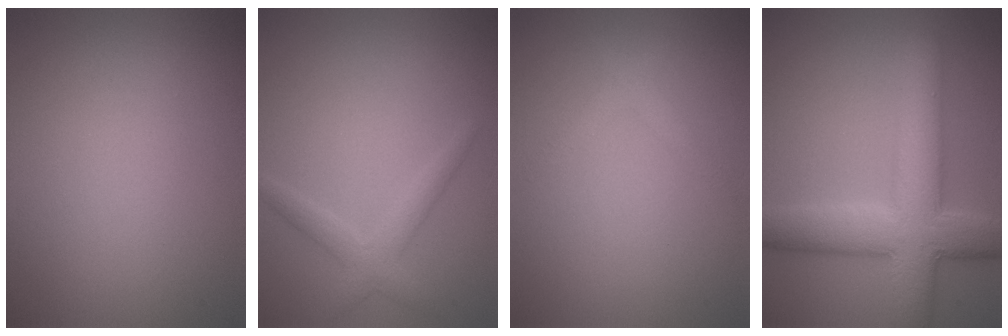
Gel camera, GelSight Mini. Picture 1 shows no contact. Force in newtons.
{"total": 3.3, "press": 3.3, "slide": 0.2}
{"total": 1.5, "press": 1.5, "slide": 0.1}
{"total": 8.2, "press": 8.2, "slide": 0.2}